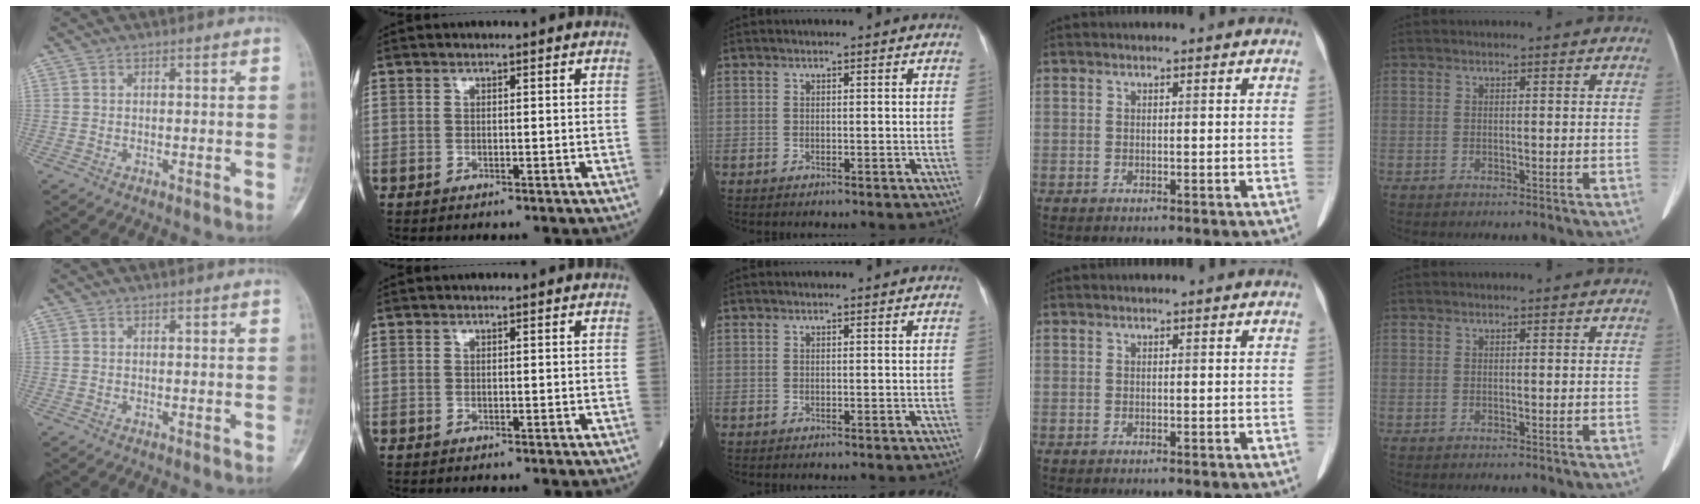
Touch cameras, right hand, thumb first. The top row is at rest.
{}